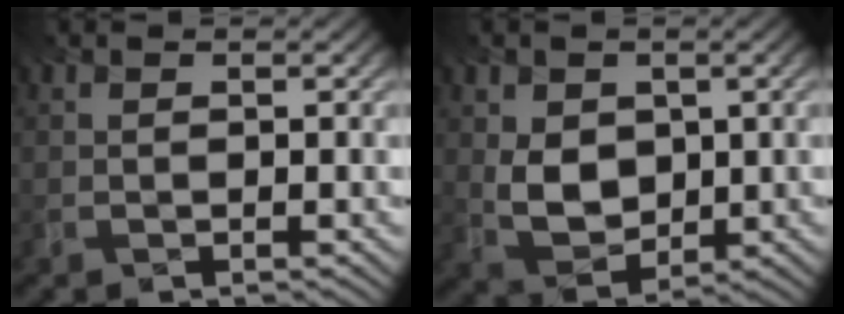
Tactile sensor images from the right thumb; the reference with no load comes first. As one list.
[{"total": 4.2, "force": [-0.3, 3.2, 2.7], "torque": [-0.097, -0.018, 0.022]}]